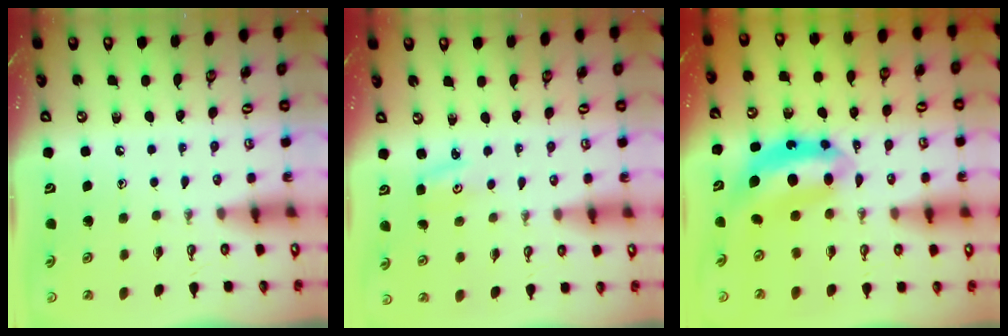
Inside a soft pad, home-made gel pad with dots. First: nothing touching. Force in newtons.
{"total": 2.9, "press": 2.9, "slide": 0.3}
{"total": 6.8, "press": 6.8, "slide": 0.6}